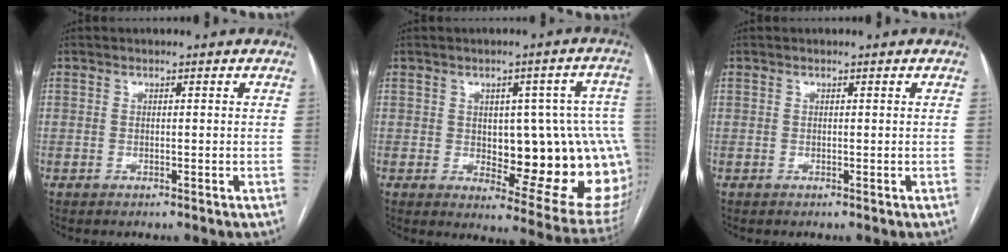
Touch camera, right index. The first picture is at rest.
{"total": 19.5, "force": [-1.0, 6.7, 18.3], "torque": [-0.148, 0.023, 0.009]}
{"total": 0.0}